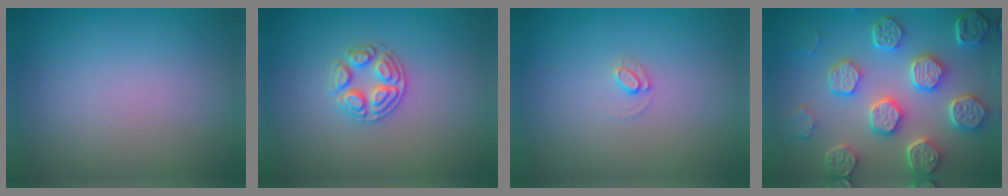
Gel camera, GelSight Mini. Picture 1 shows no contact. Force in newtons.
{"total": 2.6, "press": 2.5, "slide": 0.5}
{"total": 0.9, "press": 0.9, "slide": 0.1}
{"total": 8.1, "press": 6.5, "slide": 4.8}